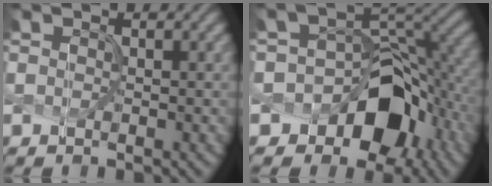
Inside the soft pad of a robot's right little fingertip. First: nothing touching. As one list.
[{"total": 10.5, "force": [-5.5, 6.9, 5.6], "torque": [-0.059, 0.023, -0.094]}]